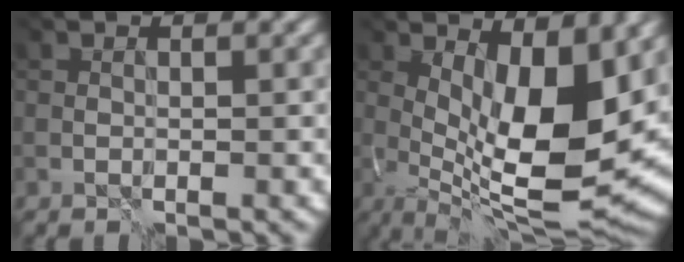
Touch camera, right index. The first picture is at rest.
{"total": 11.3, "force": [0.9, 3.9, 10.6], "torque": [-0.167, -0.024, 0.017]}